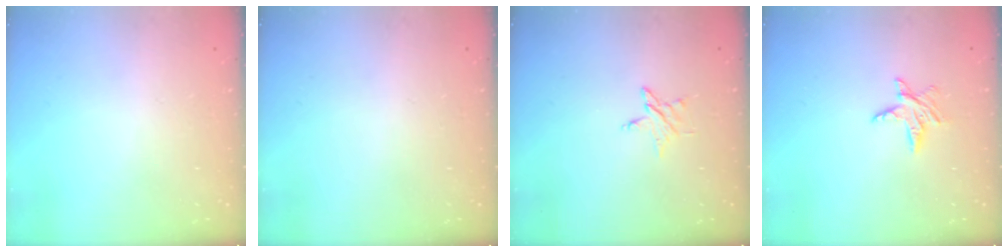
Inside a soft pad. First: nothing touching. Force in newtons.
{"total": 0.0}
{"total": 3.9, "press": 3.9, "slide": 0.3}
{"total": 5.2, "press": 5.1, "slide": 0.5}